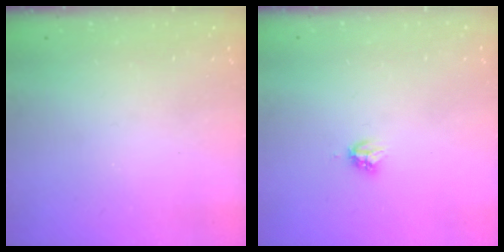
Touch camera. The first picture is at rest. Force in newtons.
{"total": 3.3, "press": 3.3, "slide": 0.5}